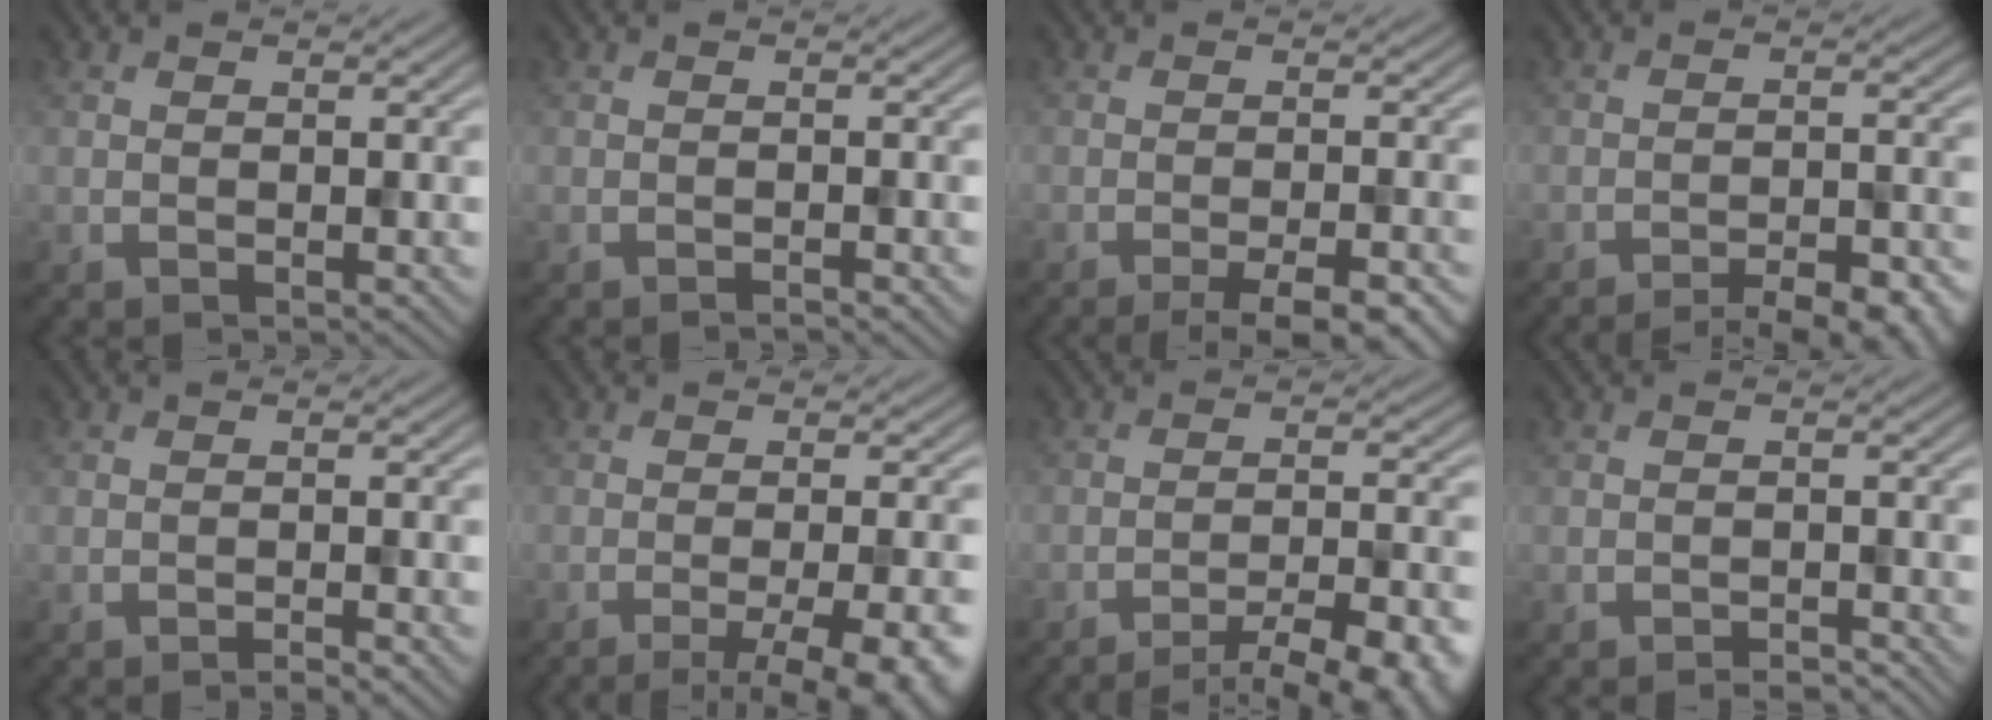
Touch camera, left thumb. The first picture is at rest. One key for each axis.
{"total": 0.8, "fx": -0.7, "fy": 0.0, "fz": 0.4, "tx": -0.005, "ty": 0.003, "tz": -0.017}
{"total": 6.5, "fx": -4.2, "fy": 1.3, "fz": 4.8, "tx": -0.068, "ty": 0.004, "tz": -0.058}
{"total": 9.0, "fx": -7.3, "fy": 2.1, "fz": 4.9, "tx": -0.062, "ty": 0.010, "tz": -0.085}
{"total": 1.7, "fx": -1.3, "fy": 0.1, "fz": 1.2, "tx": -0.013, "ty": 0.003, "tz": -0.025}
{"total": 11.3, "fx": -6.6, "fy": 2.9, "fz": 8.7, "tx": -0.102, "ty": 0.002, "tz": -0.074}
{"total": 12.1, "fx": -9.4, "fy": 2.8, "fz": 7.0, "tx": -0.093, "ty": 0.003, "tz": -0.113}
{"total": 1.6, "fx": -1.5, "fy": 0.1, "fz": 0.6, "tx": -0.004, "ty": 0.003, "tz": -0.027}